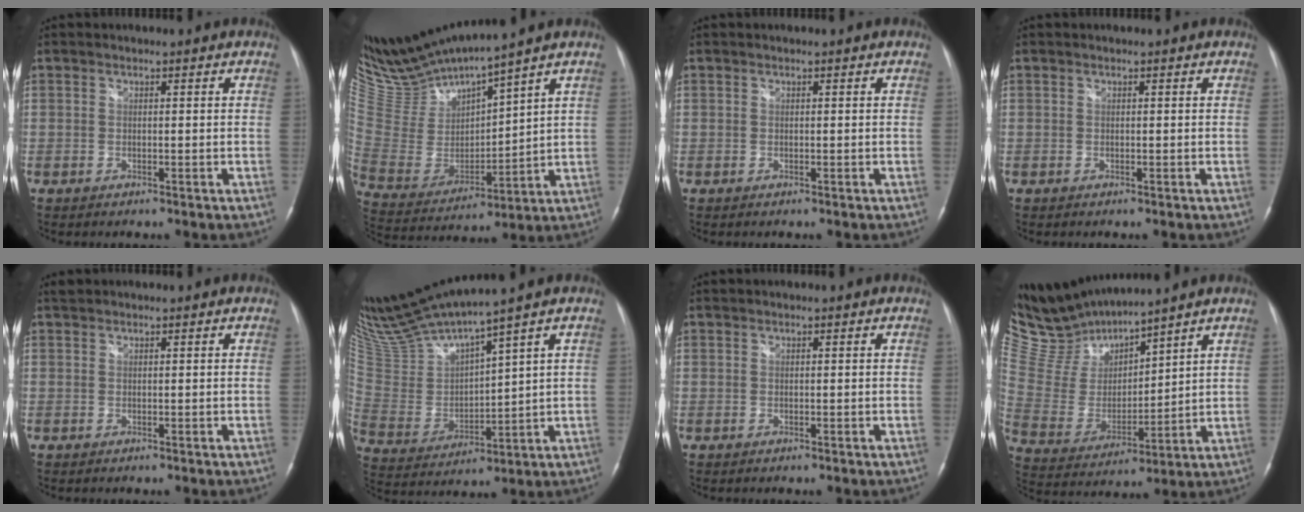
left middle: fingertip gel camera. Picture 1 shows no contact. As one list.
[{"total": 13.2, "force": [12.6, -0.6, 4.0], "torque": [-0.096, -0.016, 0.265]}, {"total": 0.0}, {"total": 0.0}, {"total": 0.8, "force": [0.8, 0.2, 0.0], "torque": [-0.009, 0.012, 0.018]}, {"total": 16.7, "force": [14.8, -0.4, 7.7], "torque": [-0.158, -0.022, 0.300]}, {"total": 0.0}, {"total": 11.7, "force": [11.5, 0.8, 1.9], "torque": [-0.068, 0.002, 0.249]}]